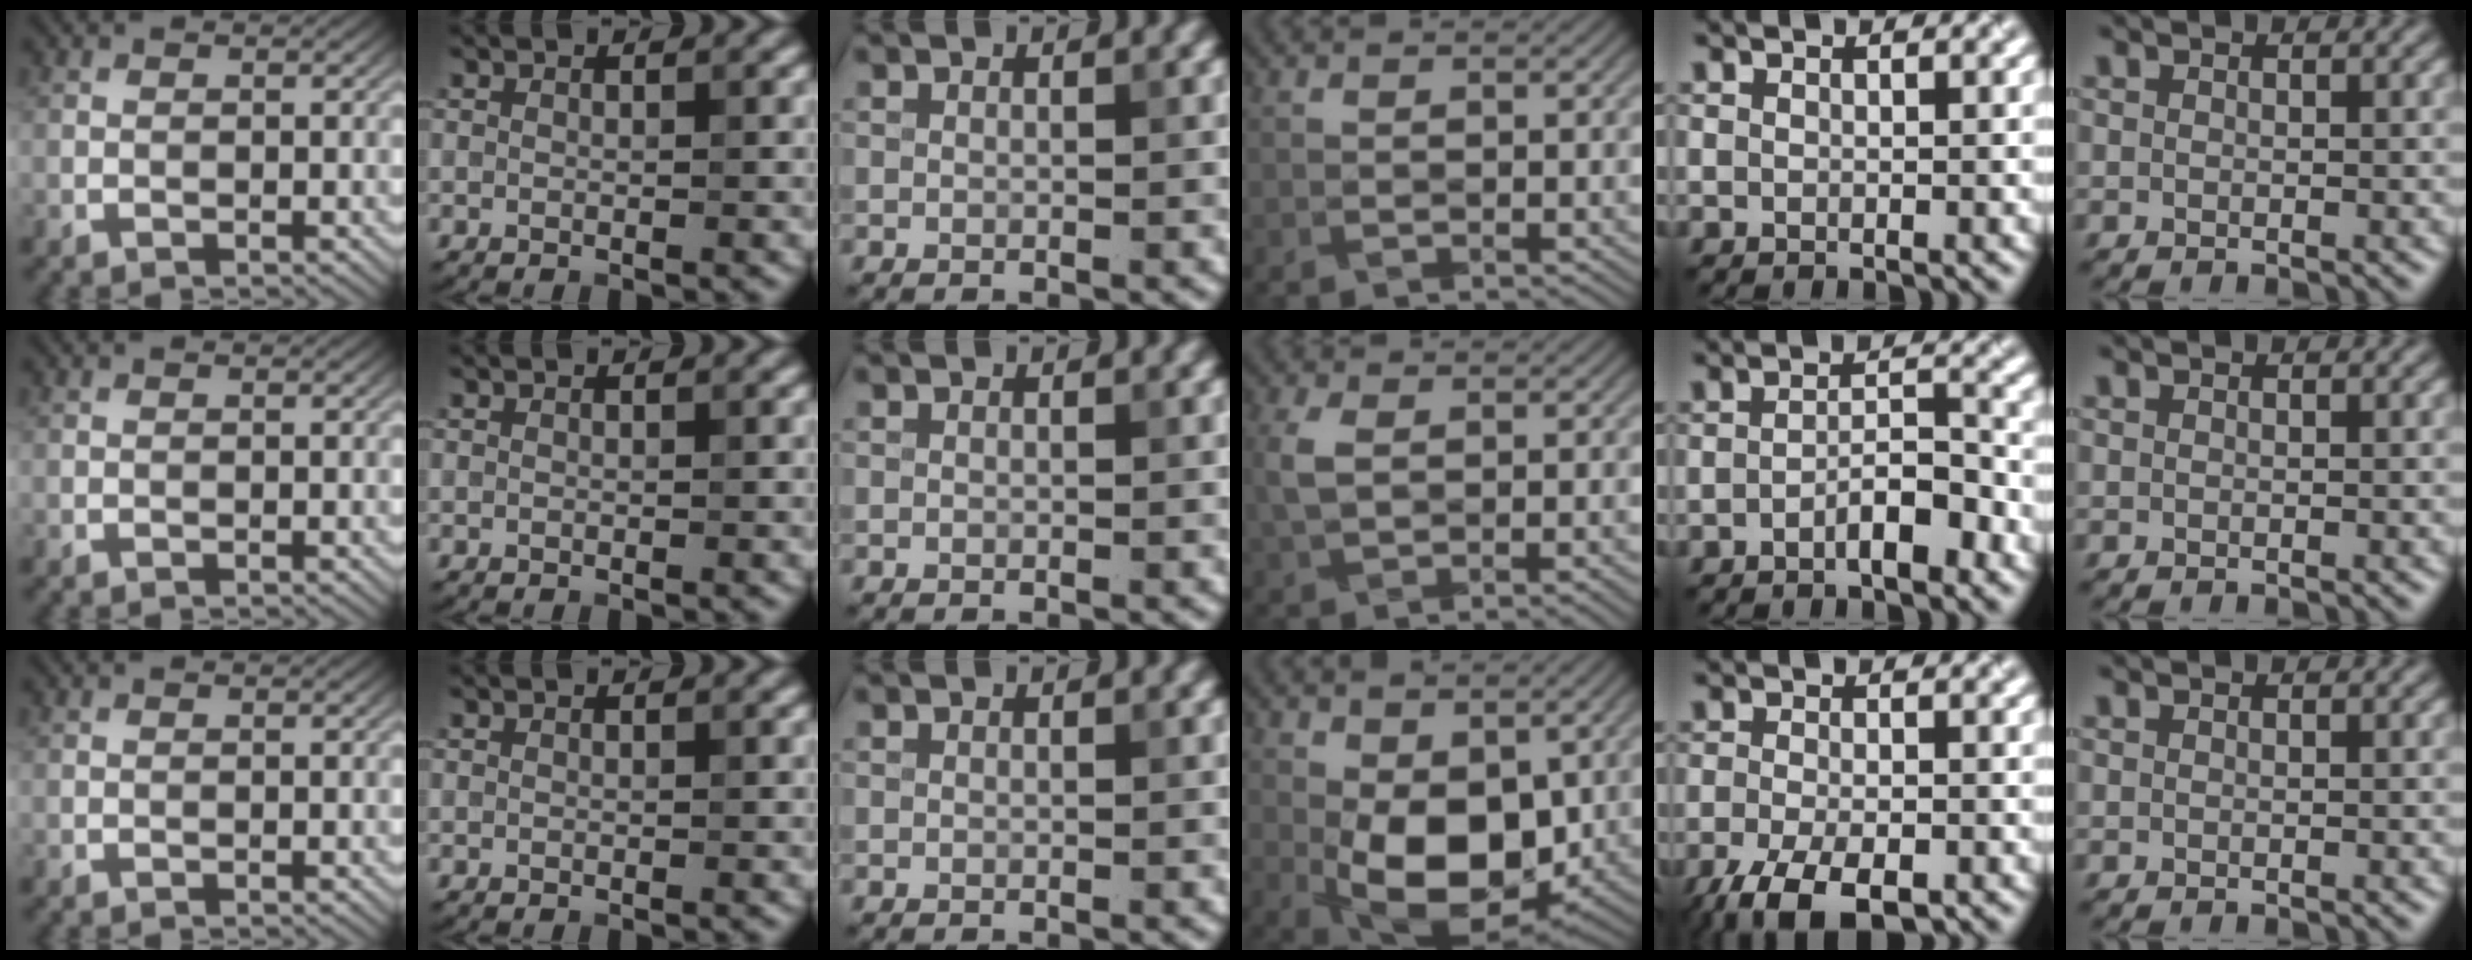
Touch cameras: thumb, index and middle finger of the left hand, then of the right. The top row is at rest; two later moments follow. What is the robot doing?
{"motion": "fold", "object": "apron"}